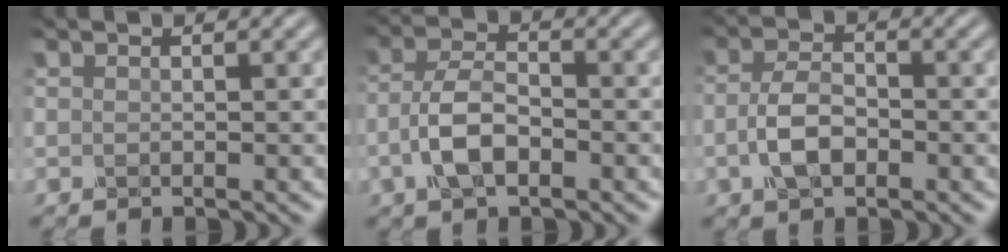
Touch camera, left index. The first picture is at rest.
{"total": 4.3, "force": [-1.5, 2.1, 3.4], "torque": [-0.070, 0.004, -0.038]}
{"total": 3.8, "force": [-1.0, 2.1, 3.0], "torque": [-0.064, 0.001, -0.023]}